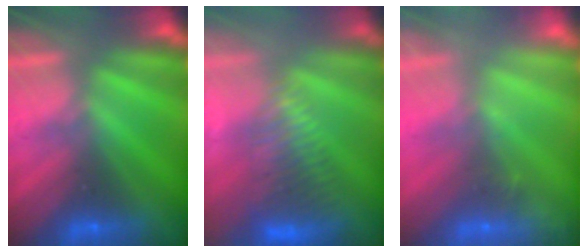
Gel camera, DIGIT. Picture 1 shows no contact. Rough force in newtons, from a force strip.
{"total": 5.1}
{"total": 2.2}